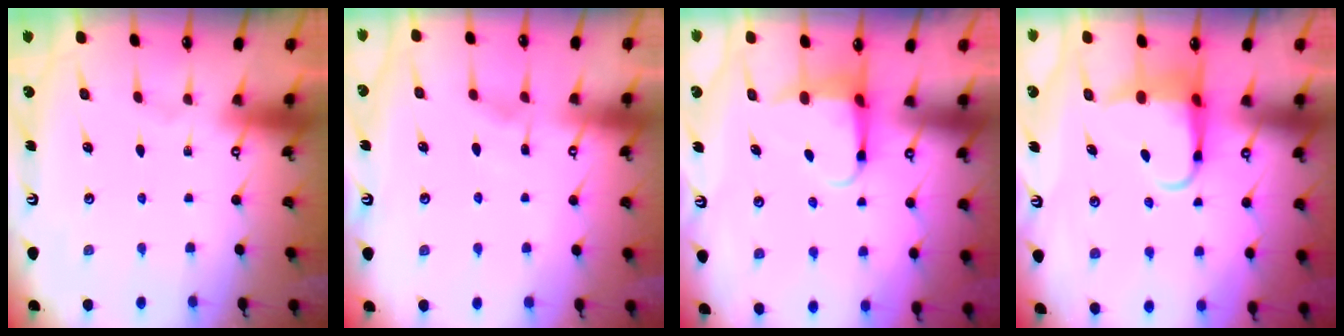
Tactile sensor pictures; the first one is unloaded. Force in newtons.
{"total": 2.9, "press": 2.9, "slide": 0.4}
{"total": 4.0, "press": 4.0, "slide": 0.5}
{"total": 6.4, "press": 6.4, "slide": 0.8}